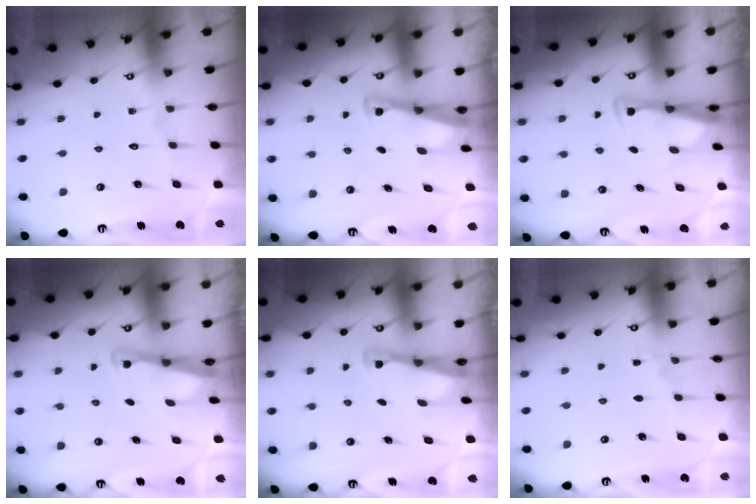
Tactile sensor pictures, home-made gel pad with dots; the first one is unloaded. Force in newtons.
{"total": 2.5, "press": 2.5, "slide": 0.2}
{"total": 3.1, "press": 3.0, "slide": 0.7}
{"total": 2.6, "press": 2.6, "slide": 0.2}
{"total": 2.4, "press": 2.4, "slide": 0.2}
{"total": 2.8, "press": 2.7, "slide": 0.4}